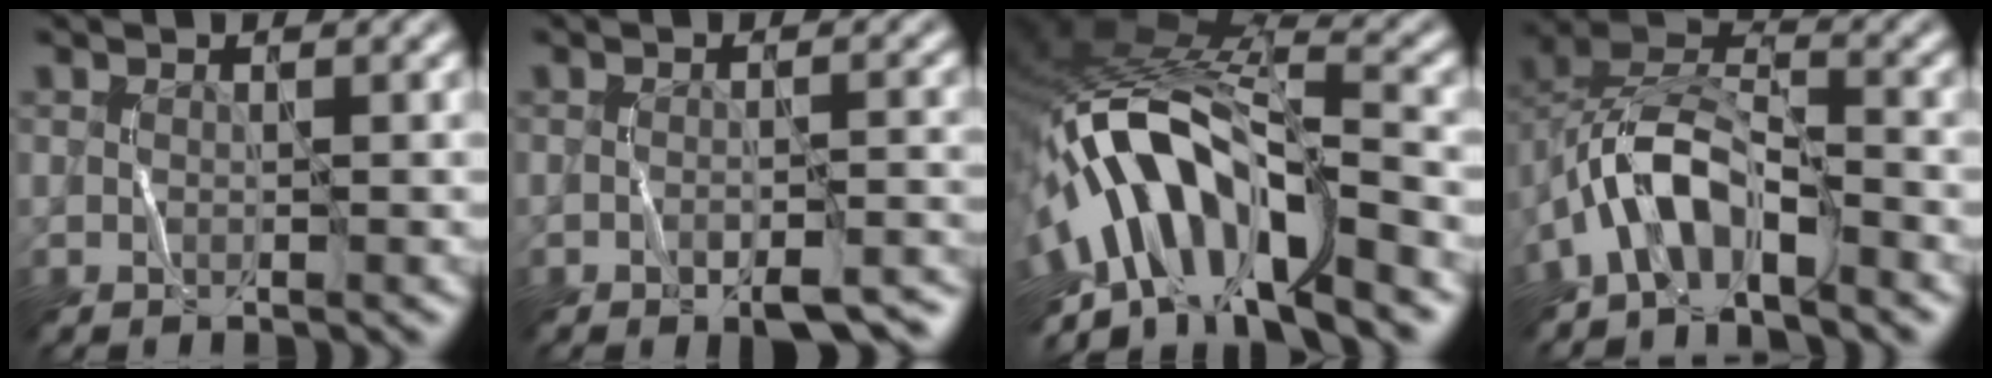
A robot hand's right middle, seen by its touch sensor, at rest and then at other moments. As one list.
[{"total": 4.1, "force": [-2.9, 1.2, 2.7], "torque": [-0.040, 0.006, -0.036]}, {"total": 10.8, "force": [-5.4, 4.4, 8.3], "torque": [-0.133, 0.032, -0.102]}, {"total": 6.3, "force": [-3.7, 2.7, 4.3], "torque": [-0.082, 0.020, -0.080]}]